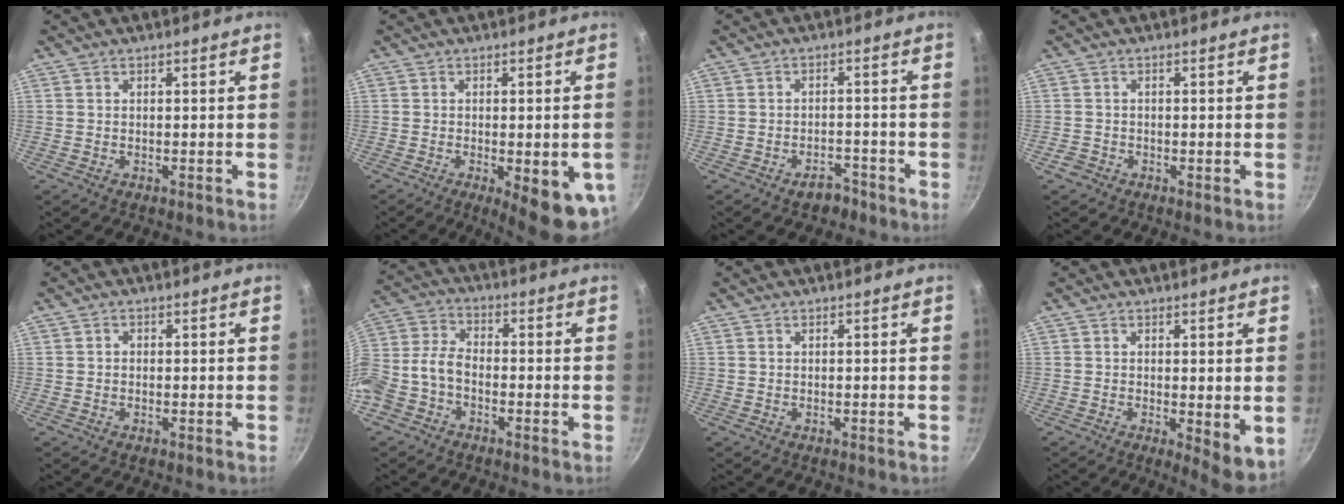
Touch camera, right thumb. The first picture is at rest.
{"total": 12.2, "force": [-3.6, 3.7, 11.0], "torque": [-0.114, -0.003, -0.039]}
{"total": 3.6, "force": [-2.6, 2.0, 1.4], "torque": [-0.004, 0.029, -0.028]}
{"total": 1.4, "force": [-0.8, 1.0, 0.4], "torque": [-0.006, 0.002, -0.015]}
{"total": 0.8, "force": [-0.1, 0.7, 0.3], "torque": [-0.004, 0.004, -0.003]}
{"total": 9.6, "force": [-3.8, 6.3, 6.2], "torque": [-0.135, 0.044, -0.091]}
{"total": 0.0}
{"total": 6.2, "force": [-0.1, 2.2, 5.8], "torque": [-0.064, -0.014, 0.004]}